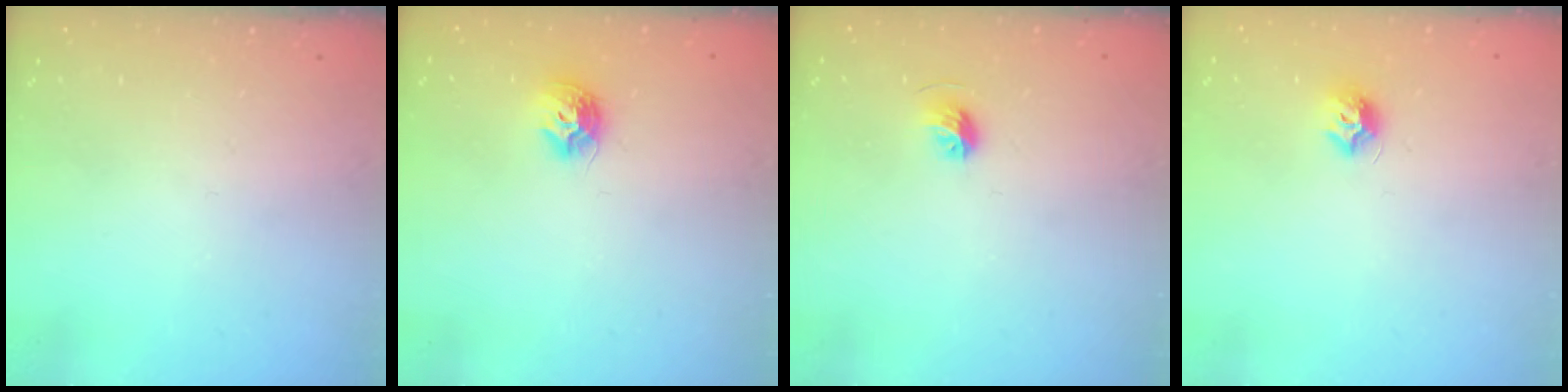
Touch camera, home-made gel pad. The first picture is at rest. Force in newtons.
{"total": 8.6, "press": 8.5, "slide": 0.1}
{"total": 5.4, "press": 5.2, "slide": 1.2}
{"total": 8.2, "press": 8.2, "slide": 0.7}